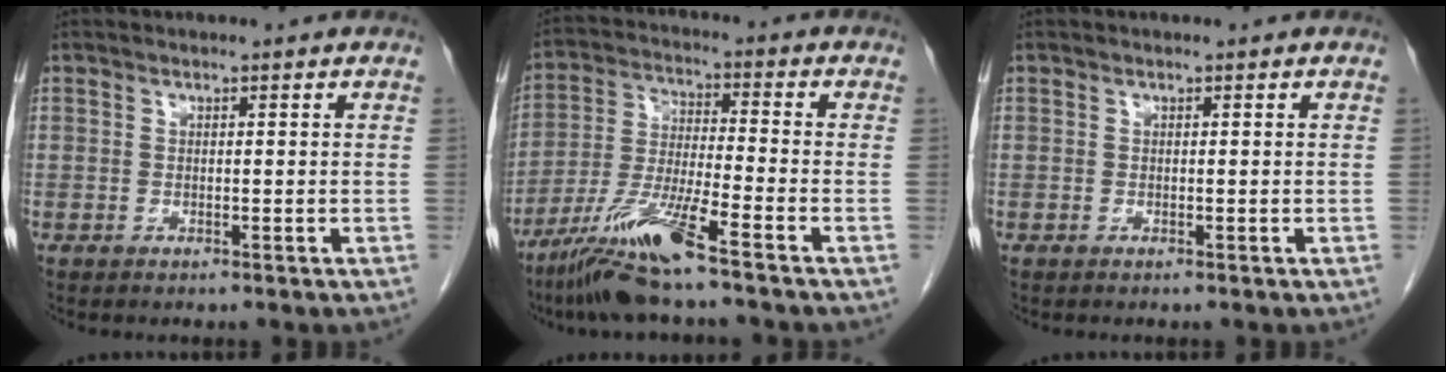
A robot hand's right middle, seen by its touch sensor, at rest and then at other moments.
{"total": 11.6, "force": [-7.9, -0.4, 8.4], "torque": [-0.174, -0.030, -0.152]}
{"total": 0.0}